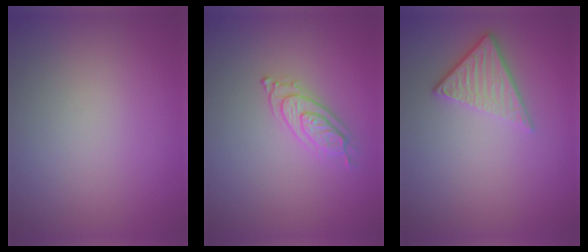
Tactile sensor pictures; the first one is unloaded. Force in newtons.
{"total": 2.2, "press": 2.2, "slide": 0.3}
{"total": 3.7, "press": 2.8, "slide": 2.5}